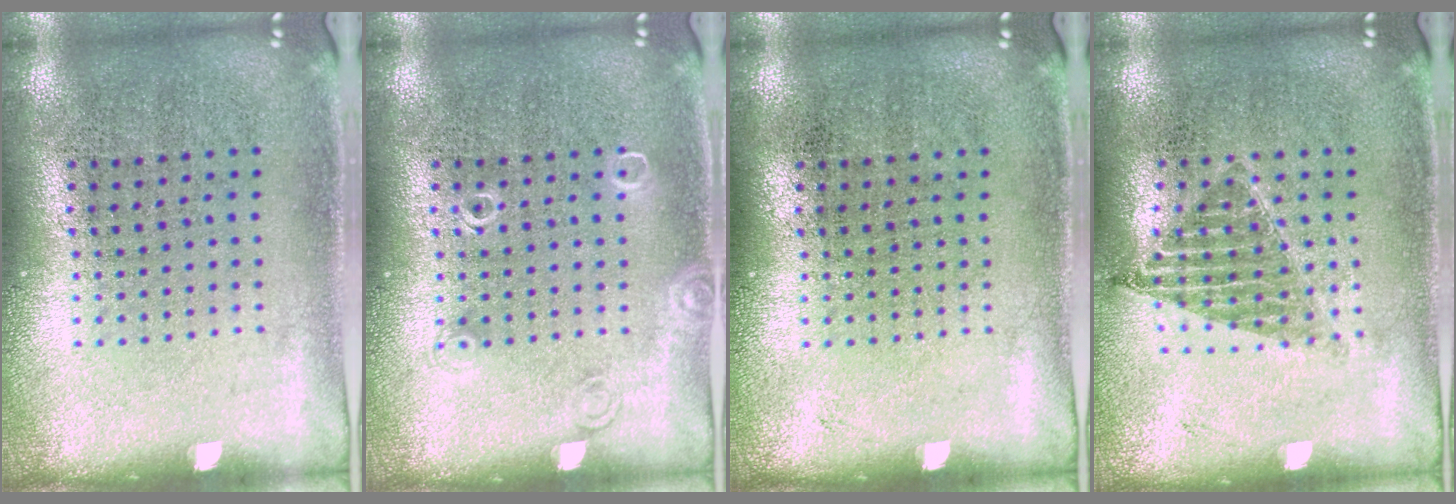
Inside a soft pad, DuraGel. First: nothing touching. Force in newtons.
{"total": 1.0, "press": 1.0, "slide": 0.2}
{"total": 0.0}
{"total": 0.9, "press": 0.8, "slide": 0.4}